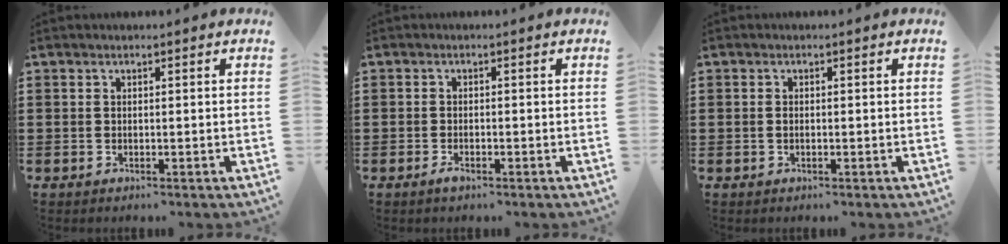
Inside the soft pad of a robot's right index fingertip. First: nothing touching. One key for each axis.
{"total": 1.2, "fx": -0.7, "fy": 0.3, "fz": 0.9, "tx": -0.025, "ty": -0.009, "tz": -0.014}
{"total": 0.5, "fx": -0.1, "fy": 0.1, "fz": 0.5, "tx": -0.014, "ty": -0.005, "tz": 0.000}